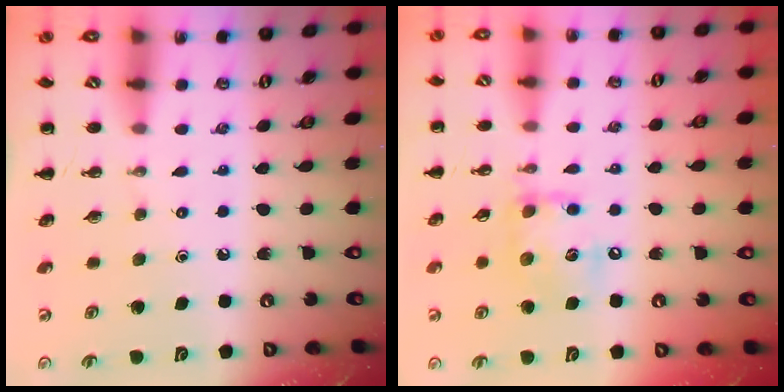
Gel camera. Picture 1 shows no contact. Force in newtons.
{"total": 11.7, "press": 11.7, "slide": 1.2}